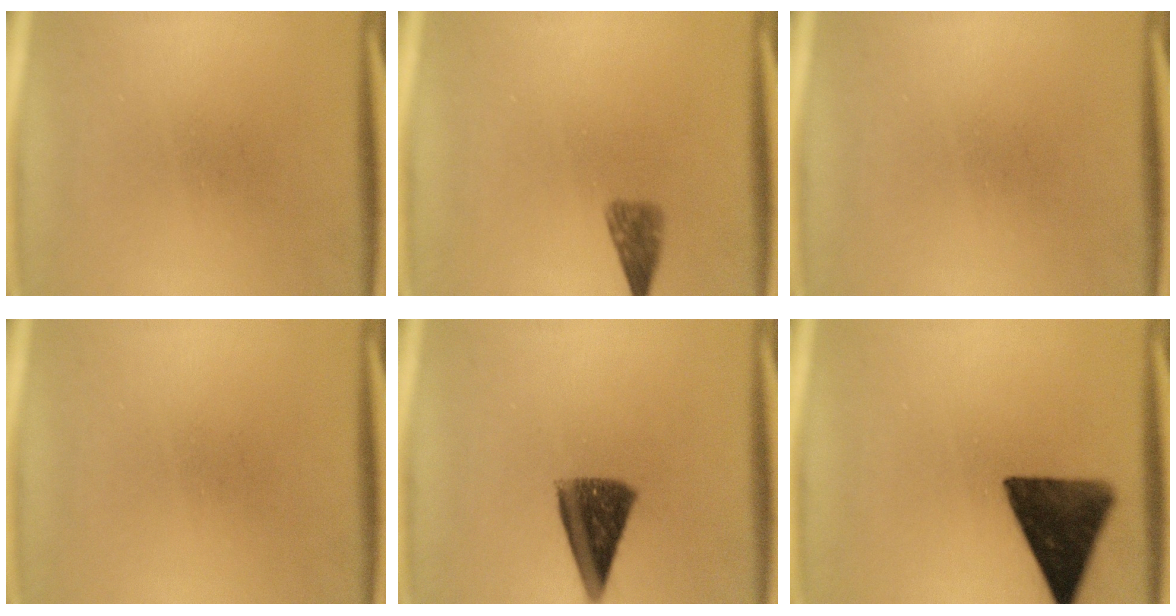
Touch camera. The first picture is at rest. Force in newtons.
{"total": 2.5}
{"total": 0.0}
{"total": 0.0}
{"total": 9.2}
{"total": 12.5}